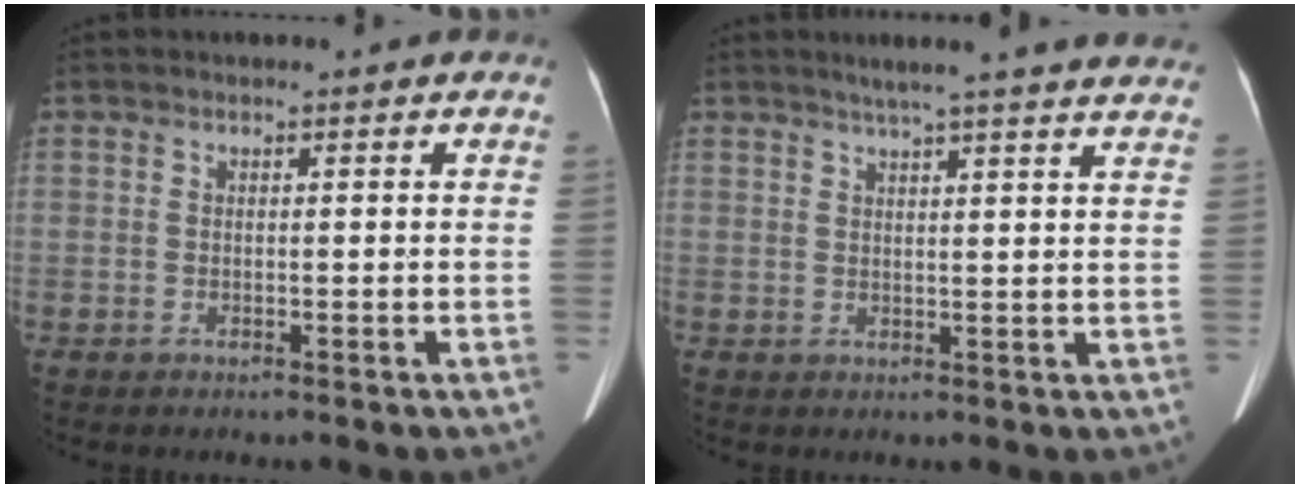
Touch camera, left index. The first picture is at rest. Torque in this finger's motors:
{"motor_torque": [-0.12, -0.39, 0.14, 0.06]}